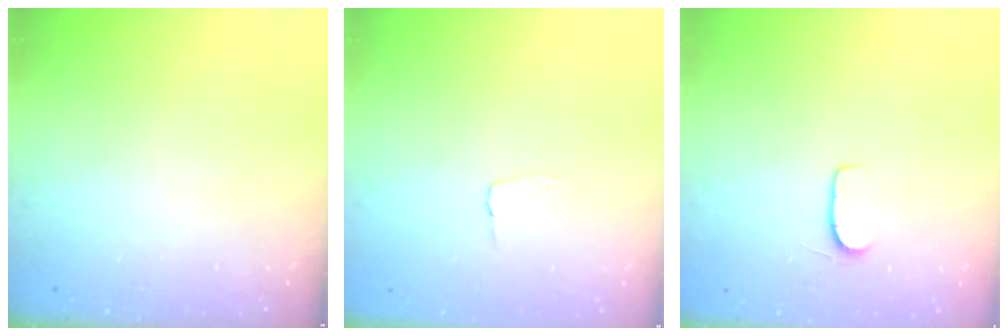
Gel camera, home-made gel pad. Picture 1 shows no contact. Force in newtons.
{"total": 2.6, "press": 2.6, "slide": 0.2}
{"total": 6.1, "press": 6.1, "slide": 0.5}